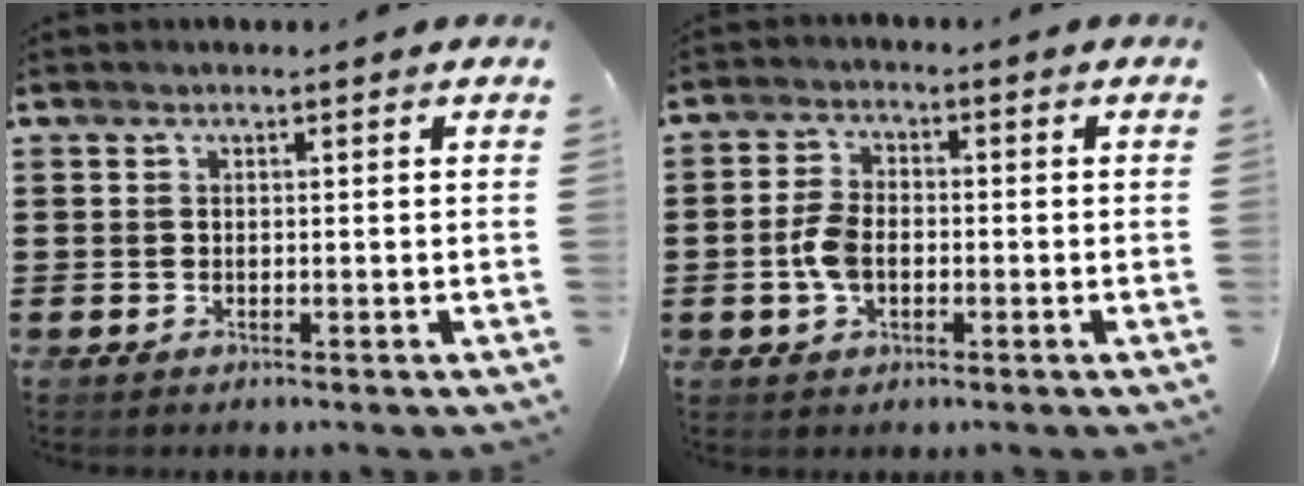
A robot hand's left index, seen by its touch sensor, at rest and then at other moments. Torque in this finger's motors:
{"motor_torque": [0.60, 0.15, 0.26, 0.07]}